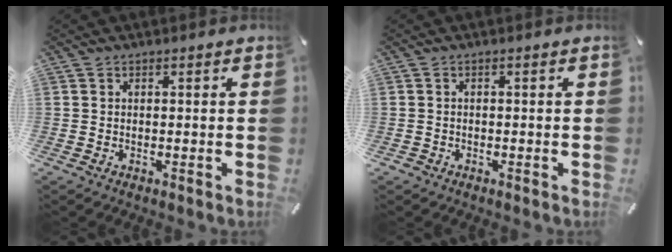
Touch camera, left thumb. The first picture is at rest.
{"total": 0.8, "force": [-0.5, 0.7, 0.2], "torque": [-0.003, 0.003, -0.012]}